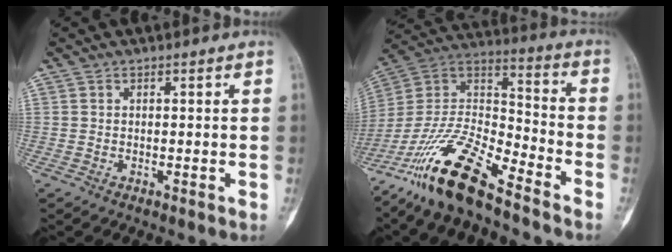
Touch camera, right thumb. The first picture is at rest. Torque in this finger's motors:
{"motor_torque": [0.54, 0.58, 1.62, -1.16, 0.54]}